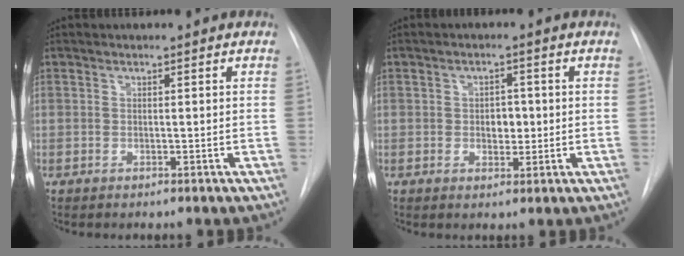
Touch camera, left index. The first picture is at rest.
{"total": 2.9, "force": [-0.8, 1.9, 2.1], "torque": [-0.026, -0.003, -0.009]}